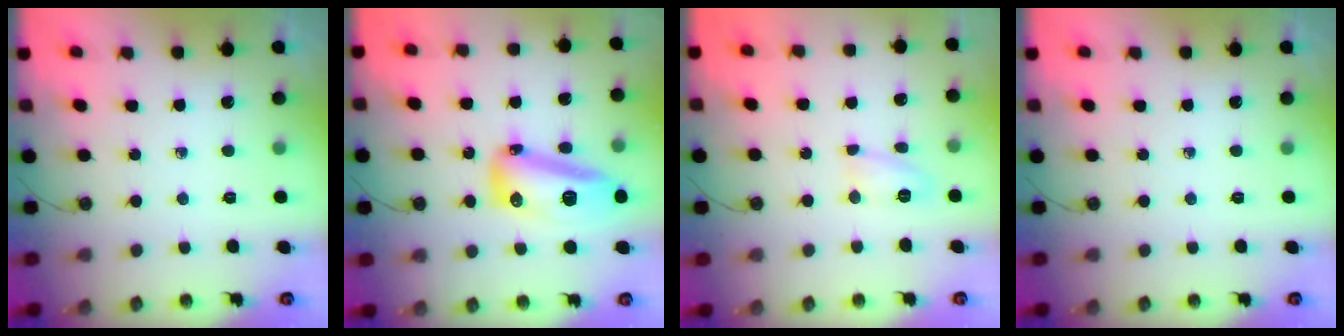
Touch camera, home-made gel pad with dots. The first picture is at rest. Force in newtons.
{"total": 19.4, "press": 17.5, "slide": 8.4}
{"total": 6.6, "press": 6.6, "slide": 0.5}
{"total": 0.0}